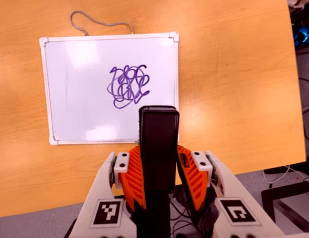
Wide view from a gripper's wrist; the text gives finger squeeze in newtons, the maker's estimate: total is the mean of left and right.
{"total": 4.1, "left": 2.5, "right": 5.6}